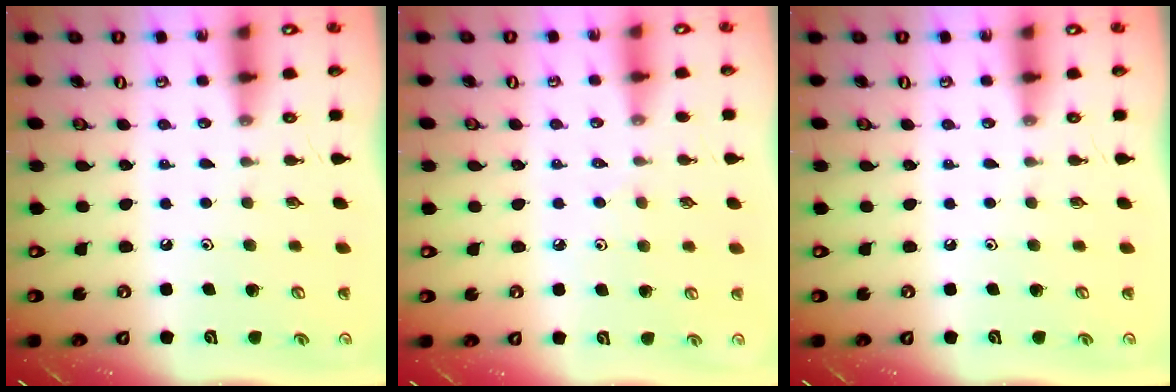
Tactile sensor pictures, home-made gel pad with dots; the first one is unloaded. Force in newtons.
{"total": 3.8, "press": 3.7, "slide": 0.7}
{"total": 0.0}